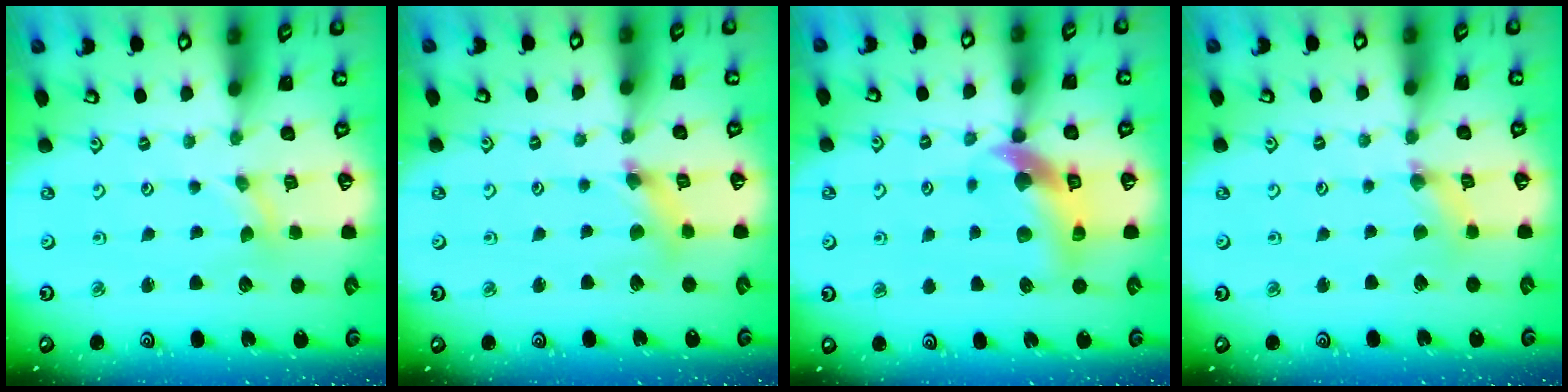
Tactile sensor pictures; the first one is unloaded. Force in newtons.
{"total": 4.0, "press": 3.9, "slide": 0.5}
{"total": 10.8, "press": 10.7, "slide": 1.5}
{"total": 1.5, "press": 1.5, "slide": 0.3}